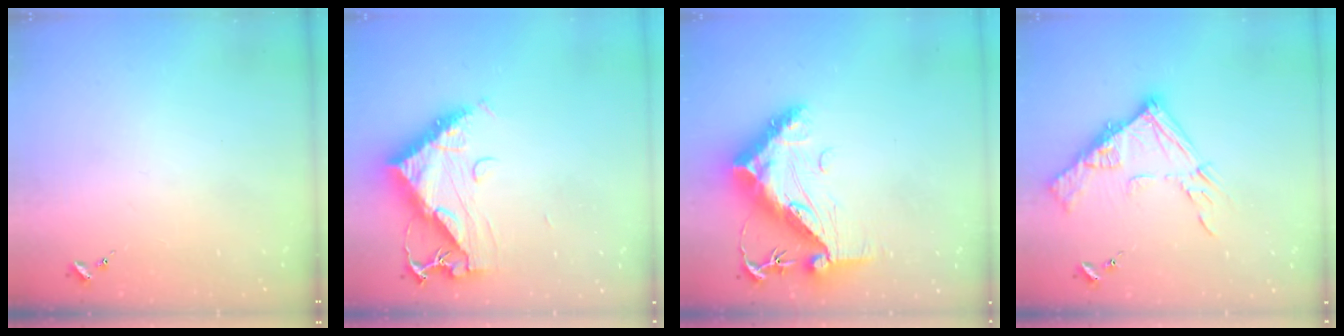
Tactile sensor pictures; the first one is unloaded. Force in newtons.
{"total": 11.6, "press": 11.6, "slide": 1.1}
{"total": 19.4, "press": 19.3, "slide": 1.7}
{"total": 14.5, "press": 14.4, "slide": 1.6}